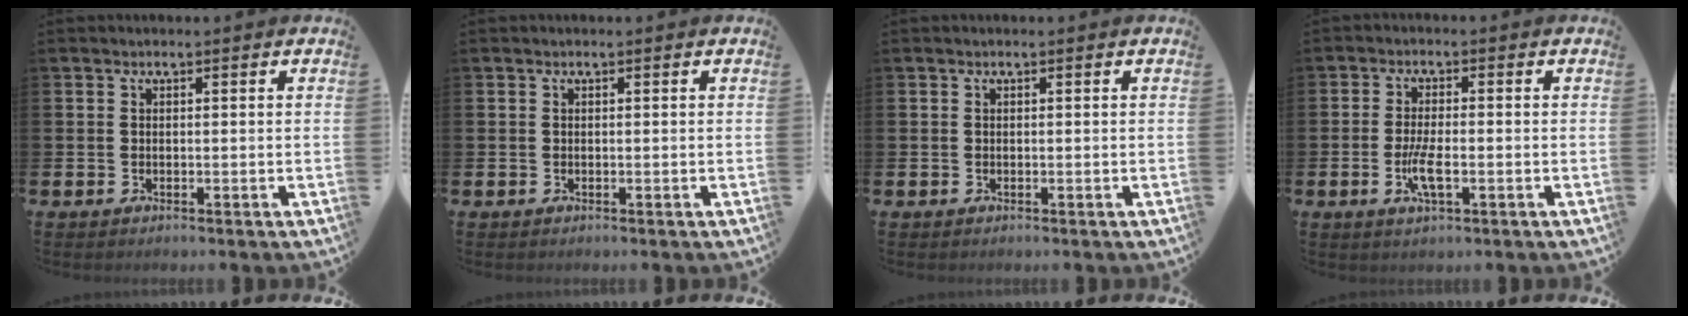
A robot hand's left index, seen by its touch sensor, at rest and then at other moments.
{"total": 0.0}
{"total": 0.0}
{"total": 3.9, "force": [-1.1, 1.1, 3.6], "torque": [-0.066, -0.002, -0.021]}